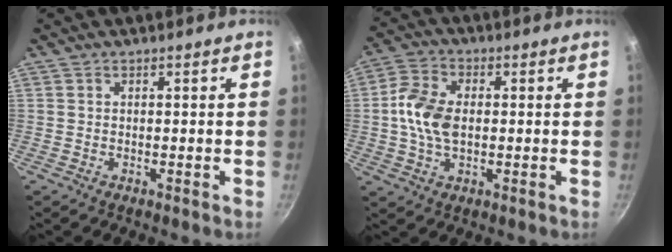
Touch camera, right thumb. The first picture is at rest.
{"total": 9.4, "force": [0.1, 6.0, 7.2], "torque": [-0.133, 0.013, -0.007]}